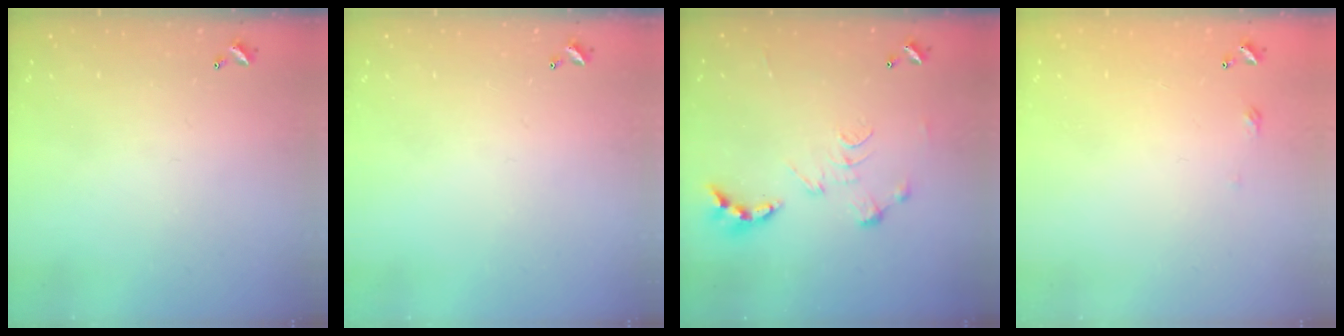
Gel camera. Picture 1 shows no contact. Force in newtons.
{"total": 0.0}
{"total": 0.0}
{"total": 2.7, "press": 2.6, "slide": 0.4}